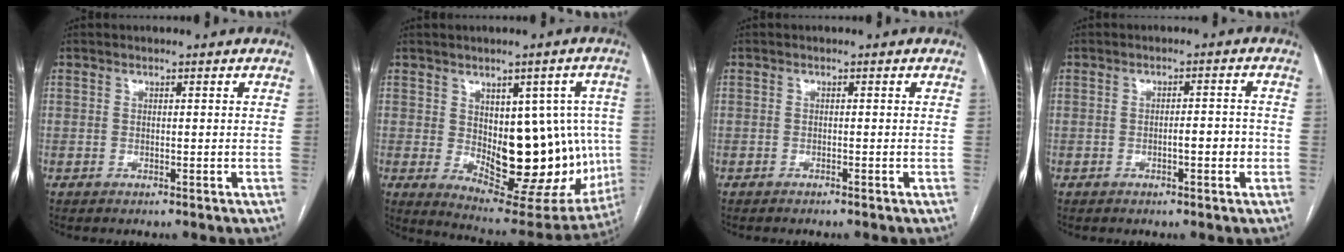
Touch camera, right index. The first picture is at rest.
{"total": 19.3, "force": [-0.7, 9.0, 17.0], "torque": [-0.210, 0.002, 0.021]}
{"total": 0.6, "force": [-0.5, 0.0, 0.3], "torque": [-0.007, 0.000, -0.011]}
{"total": 2.9, "force": [-0.9, 0.8, 2.7], "torque": [-0.038, 0.005, -0.012]}